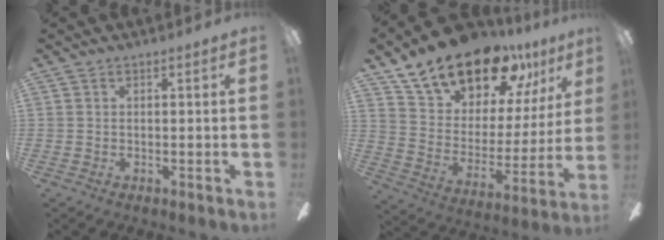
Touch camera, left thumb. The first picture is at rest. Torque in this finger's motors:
{"motor_torque": [0.61, 0.62, 1.51, -1.26, 0.11]}